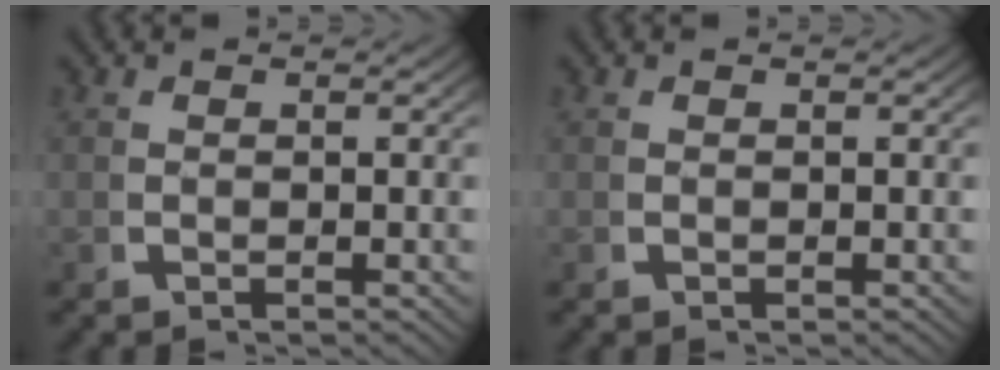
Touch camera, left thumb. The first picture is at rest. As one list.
[{"total": 0.0}]